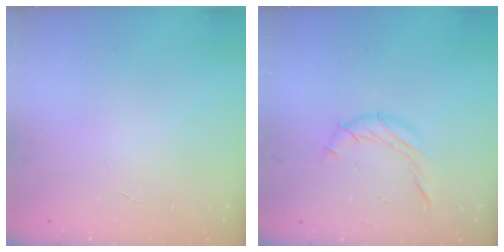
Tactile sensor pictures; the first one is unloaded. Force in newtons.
{"total": 9.6, "press": 9.4, "slide": 2.2}